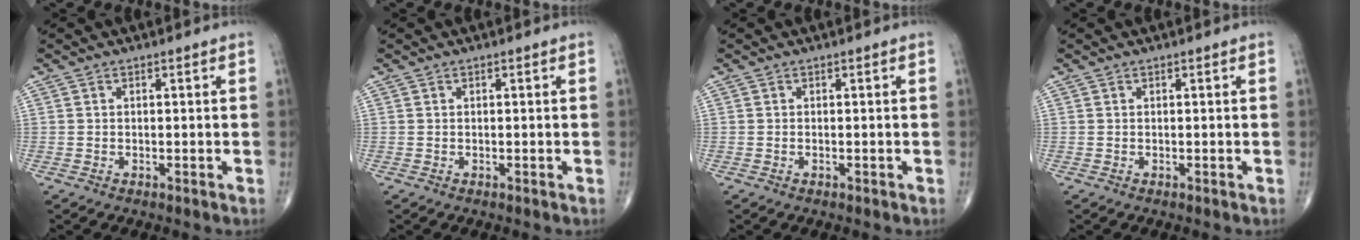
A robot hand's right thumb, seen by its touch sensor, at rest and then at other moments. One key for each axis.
{"total": 0.0}
{"total": 0.0}
{"total": 0.0}